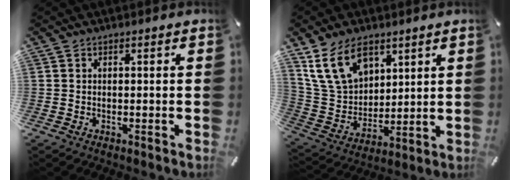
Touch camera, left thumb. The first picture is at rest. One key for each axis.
{"total": 14.4, "fx": 8.3, "fy": 9.7, "fz": 6.7, "tx": -0.153, "ty": -0.025, "tz": 0.160}